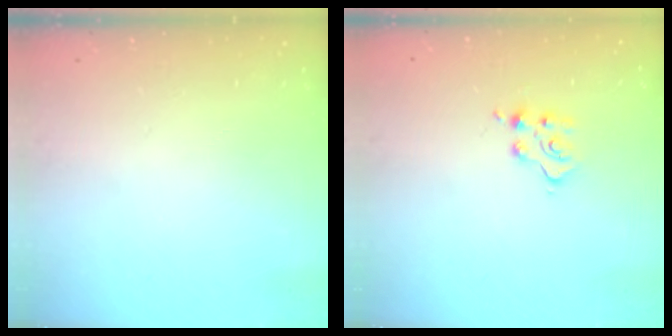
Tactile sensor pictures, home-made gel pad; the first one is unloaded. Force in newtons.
{"total": 5.2, "press": 5.2, "slide": 0.6}